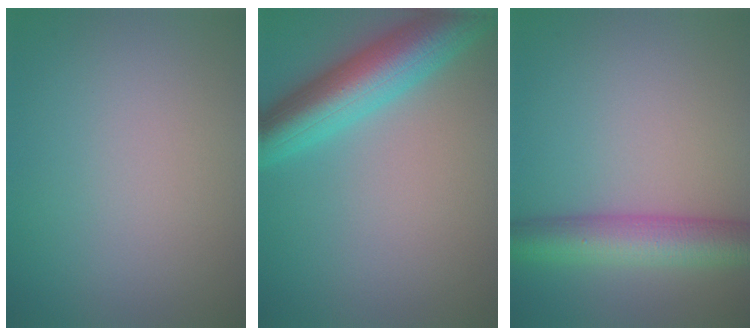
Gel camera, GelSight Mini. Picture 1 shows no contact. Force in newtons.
{"total": 7.7, "press": 7.7, "slide": 0.3}
{"total": 6.0, "press": 6.0, "slide": 0.2}